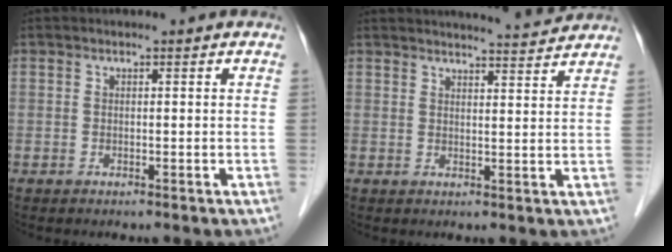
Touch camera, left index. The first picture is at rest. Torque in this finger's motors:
{"motor_torque": [0.08, -0.24, 0.01, 0.03]}